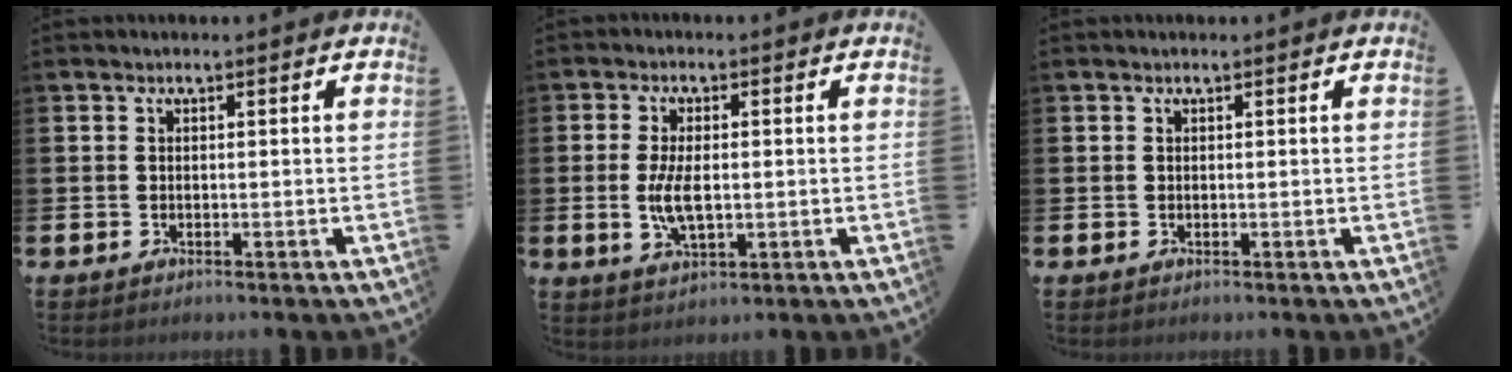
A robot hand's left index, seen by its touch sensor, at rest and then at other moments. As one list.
[{"total": 5.3, "force": [-0.2, 2.5, 4.7], "torque": [-0.098, -0.002, -0.008]}, {"total": 0.0}]